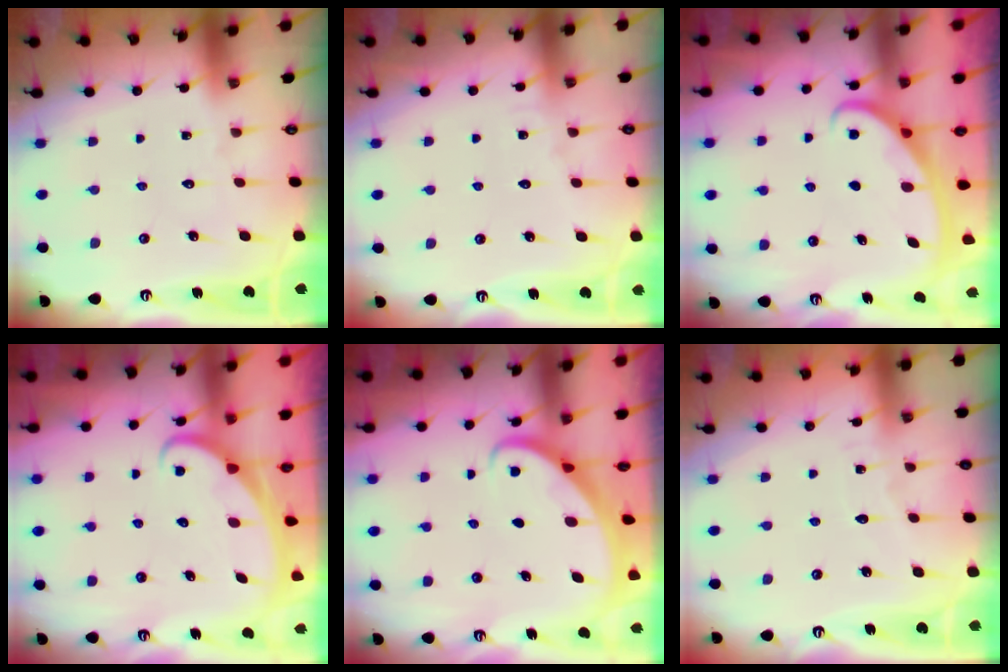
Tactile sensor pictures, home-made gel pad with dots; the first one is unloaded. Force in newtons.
{"total": 2.7, "press": 2.7, "slide": 0.3}
{"total": 2.8, "press": 2.8, "slide": 0.4}
{"total": 2.4, "press": 2.4, "slide": 0.3}
{"total": 2.8, "press": 2.8, "slide": 0.2}
{"total": 3.4, "press": 3.4, "slide": 0.4}